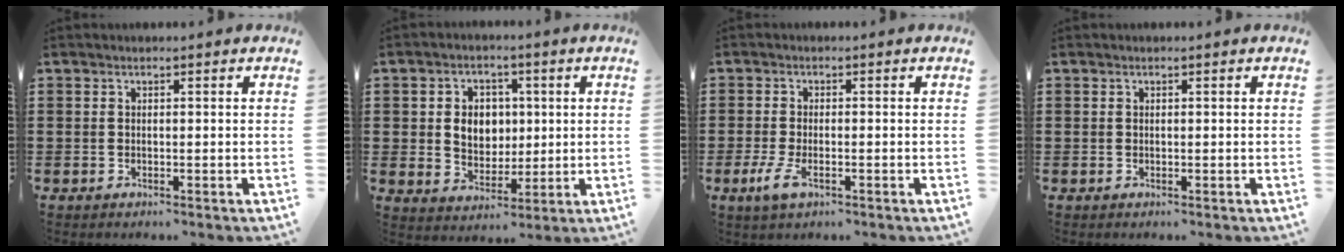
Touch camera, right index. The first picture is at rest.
{"total": 6.0, "force": [0.7, 5.0, 3.1], "torque": [-0.062, 0.010, 0.008]}
{"total": 3.1, "force": [-1.3, 1.0, 2.7], "torque": [-0.068, -0.011, -0.028]}
{"total": 0.0}